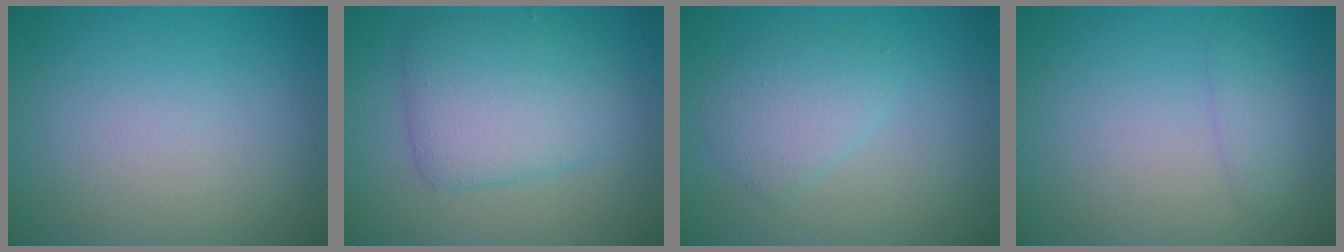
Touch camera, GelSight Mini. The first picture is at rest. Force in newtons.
{"total": 5.4, "press": 5.4, "slide": 0.2}
{"total": 2.6, "press": 2.6, "slide": 0.2}
{"total": 1.4, "press": 1.4, "slide": 0.1}